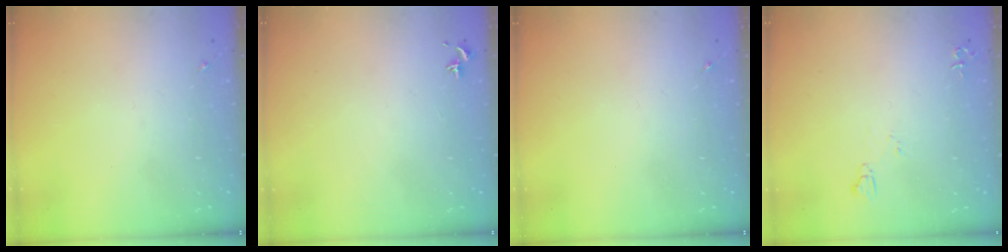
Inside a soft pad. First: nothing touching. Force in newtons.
{"total": 0.7, "press": 0.5, "slide": 0.4}
{"total": 0.0}
{"total": 4.9, "press": 4.9, "slide": 0.6}